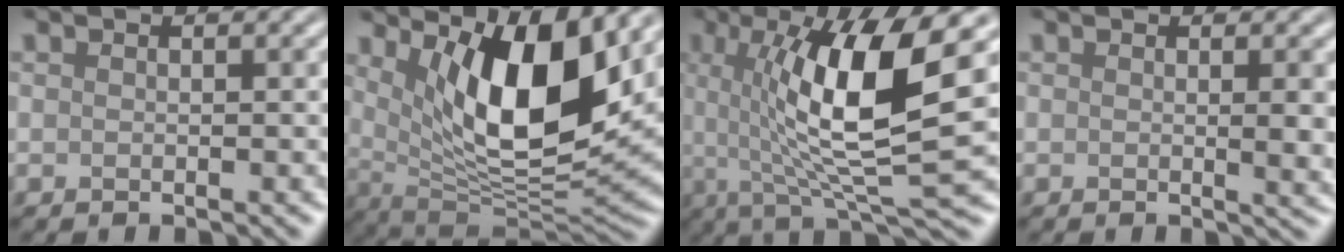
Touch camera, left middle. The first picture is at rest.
{"total": 10.9, "force": [3.8, 3.8, 9.6], "torque": [-0.150, -0.025, 0.073]}
{"total": 11.5, "force": [1.8, 2.7, 11.1], "torque": [-0.169, -0.003, 0.034]}
{"total": 2.6, "force": [0.3, 0.7, 2.5], "torque": [-0.025, -0.004, 0.003]}